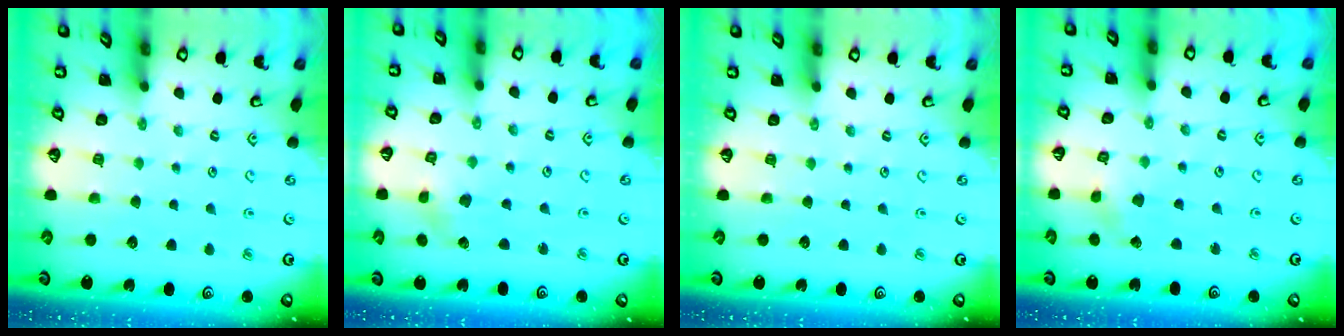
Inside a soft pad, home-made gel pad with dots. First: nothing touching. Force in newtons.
{"total": 2.5, "press": 2.5, "slide": 0.6}
{"total": 0.0}
{"total": 2.4, "press": 2.4, "slide": 0.3}